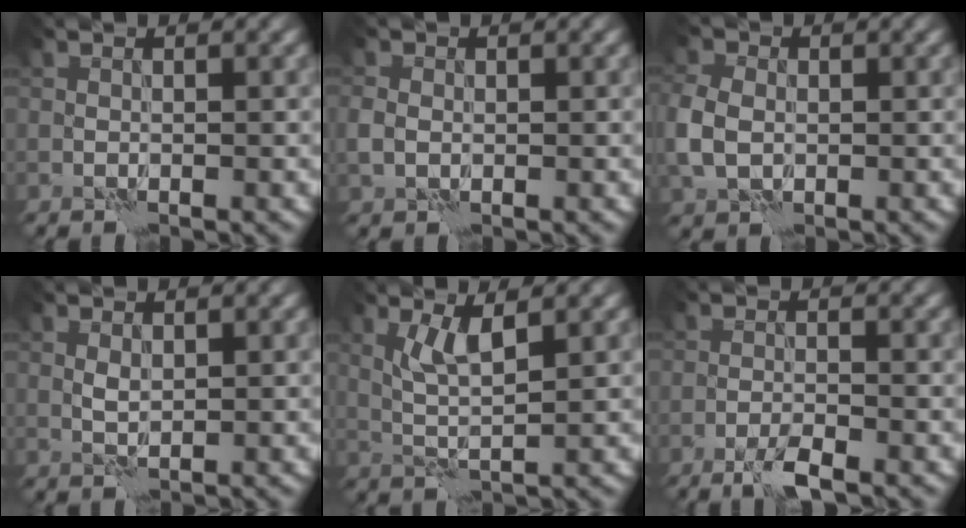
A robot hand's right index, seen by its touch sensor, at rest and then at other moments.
{"total": 1.5, "force": [-0.3, 1.2, 0.9], "torque": [-0.022, 0.000, -0.010]}
{"total": 4.6, "force": [-0.8, 3.4, 2.9], "torque": [-0.080, 0.001, -0.023]}
{"total": 1.0, "force": [0.3, 0.4, 0.9], "torque": [-0.021, 0.001, 0.005]}
{"total": 2.9, "force": [1.1, 0.5, 2.6], "torque": [-0.058, -0.003, 0.023]}
{"total": 2.3, "force": [-1.6, 0.2, 1.7], "torque": [-0.035, 0.001, -0.036]}